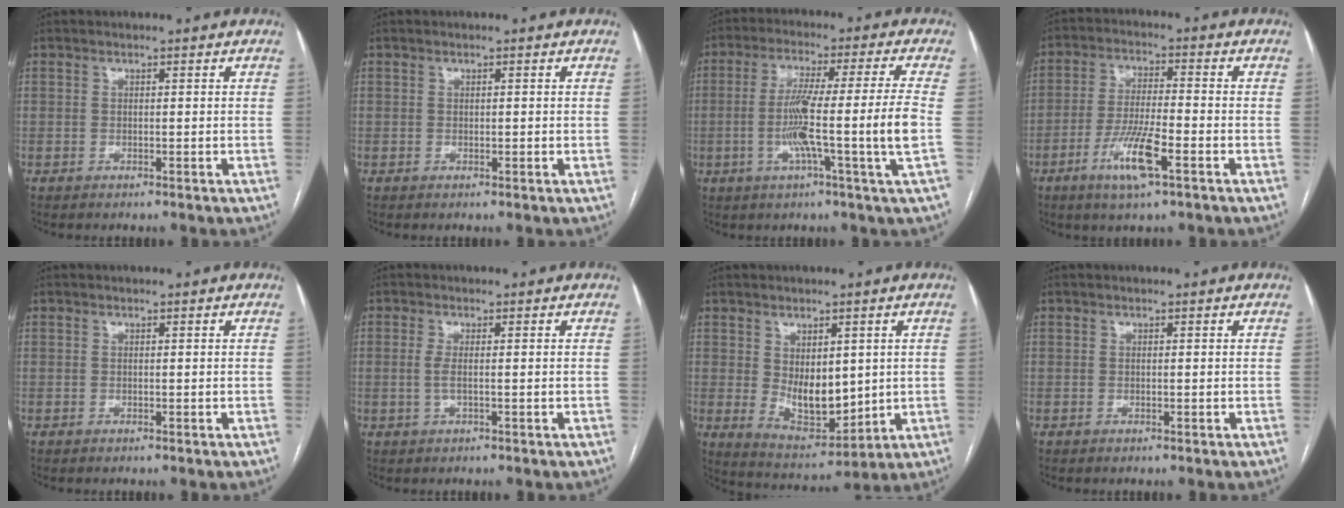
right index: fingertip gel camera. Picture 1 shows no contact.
{"total": 0.0}
{"total": 13.1, "force": [-2.5, -2.2, 12.7], "torque": [-0.222, -0.005, -0.047]}
{"total": 8.7, "force": [-4.2, 1.0, 7.5], "torque": [-0.150, -0.011, -0.076]}
{"total": 0.0}
{"total": 2.0, "force": [-0.2, 0.3, 1.9], "torque": [-0.046, -0.001, -0.005]}
{"total": 9.0, "force": [0.8, 4.8, 7.6], "torque": [-0.130, -0.007, 0.036]}
{"total": 0.0}